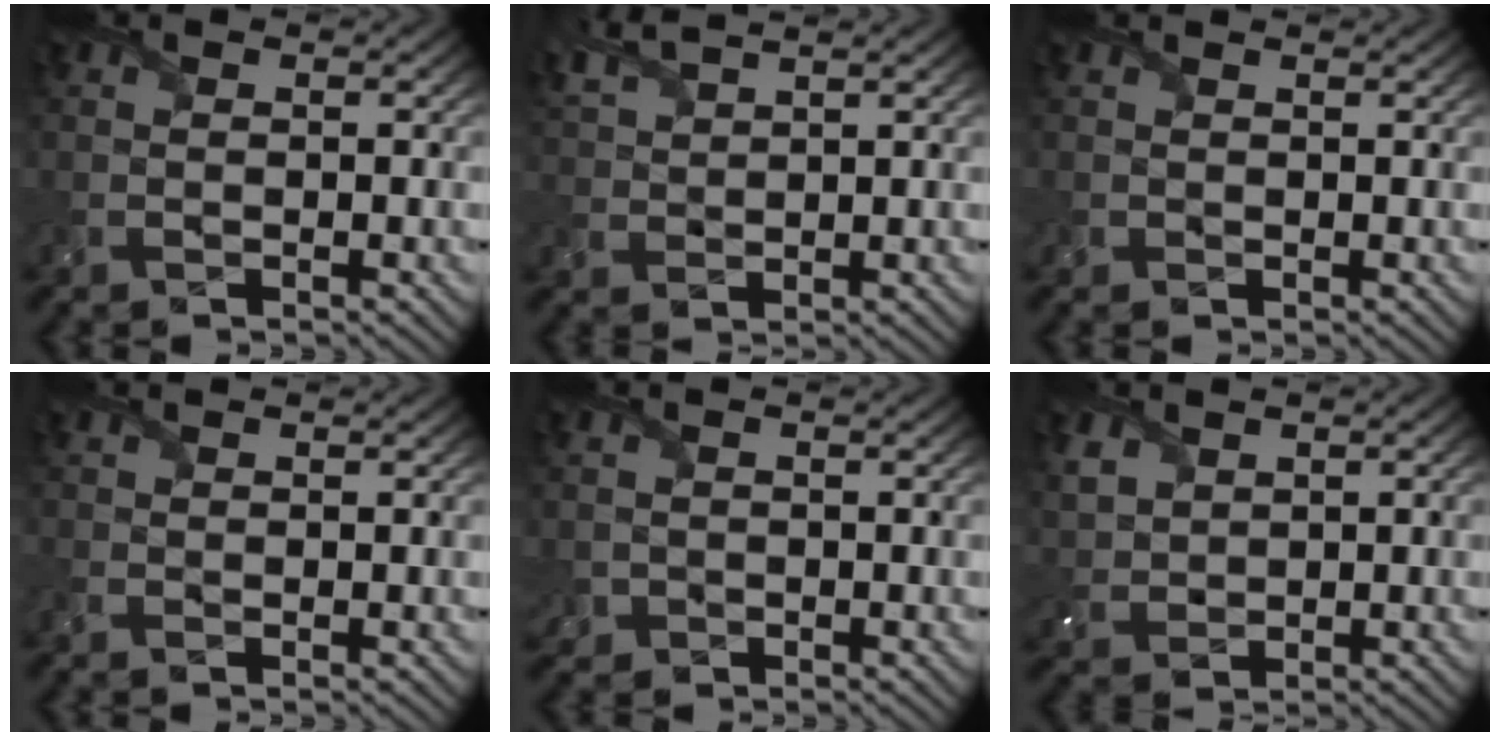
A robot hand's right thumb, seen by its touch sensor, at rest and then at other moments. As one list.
[{"total": 4.2, "force": [3.4, 1.0, 2.2], "torque": [-0.066, 0.018, 0.077]}, {"total": 0.8, "force": [0.6, 0.6, 0.0], "torque": [-0.004, 0.007, 0.012]}, {"total": 0.7, "force": [0.5, 0.3, 0.3], "torque": [-0.014, 0.008, 0.013]}, {"total": 2.0, "force": [0.2, 1.9, 0.6], "torque": [-0.029, 0.003, 0.001]}, {"total": 3.7, "force": [2.3, 2.4, 1.5], "torque": [-0.055, -0.002, 0.055]}]